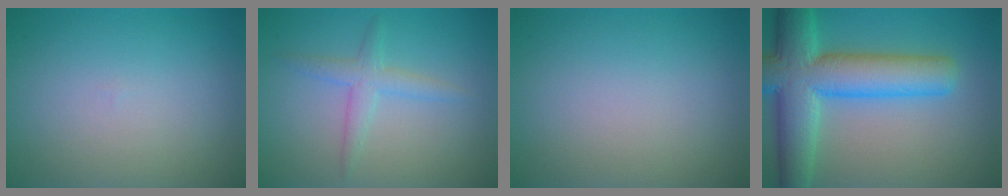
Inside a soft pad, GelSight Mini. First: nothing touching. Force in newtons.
{"total": 2.2, "press": 2.2, "slide": 0.2}
{"total": 0.0}
{"total": 10.1, "press": 10.1, "slide": 0.6}